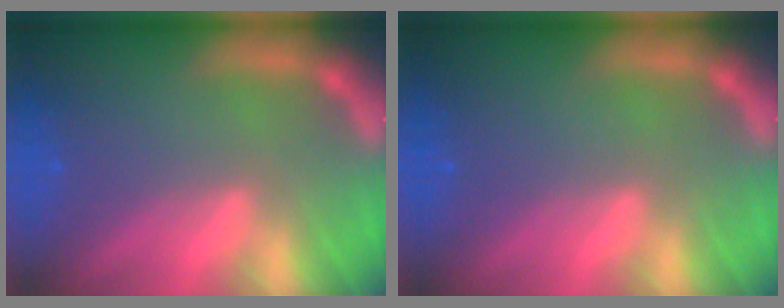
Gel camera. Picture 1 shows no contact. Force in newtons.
{"total": 0.0}